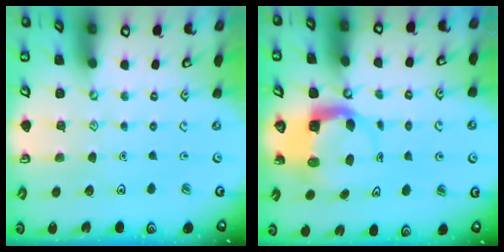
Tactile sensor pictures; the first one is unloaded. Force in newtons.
{"total": 5.2, "press": 5.1, "slide": 0.7}